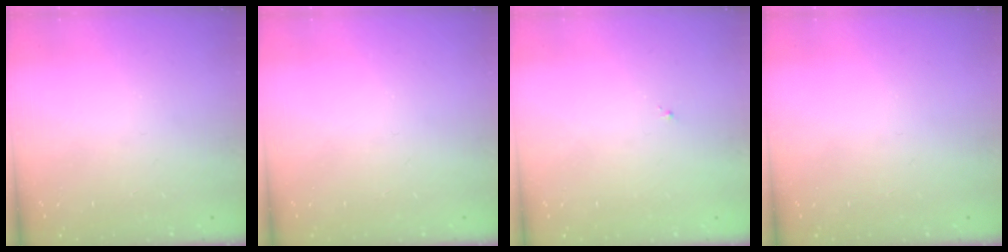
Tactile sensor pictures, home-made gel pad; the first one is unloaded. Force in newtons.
{"total": 0.0}
{"total": 0.8, "press": 0.7, "slide": 0.3}
{"total": 0.0}